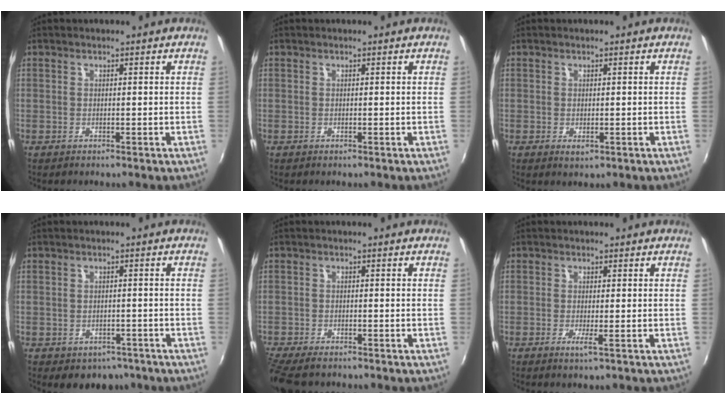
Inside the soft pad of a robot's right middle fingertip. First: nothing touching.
{"total": 0.0}
{"total": 1.3, "force": [-0.2, 0.8, 1.0], "torque": [-0.017, -0.005, -0.002]}
{"total": 5.8, "force": [-3.5, 4.1, 2.1], "torque": [-0.047, -0.012, -0.038]}
{"total": 6.9, "force": [-5.7, 1.9, 3.5], "torque": [-0.090, -0.039, -0.105]}
{"total": 1.5, "force": [-0.6, -0.3, 1.4], "torque": [-0.030, -0.007, -0.013]}